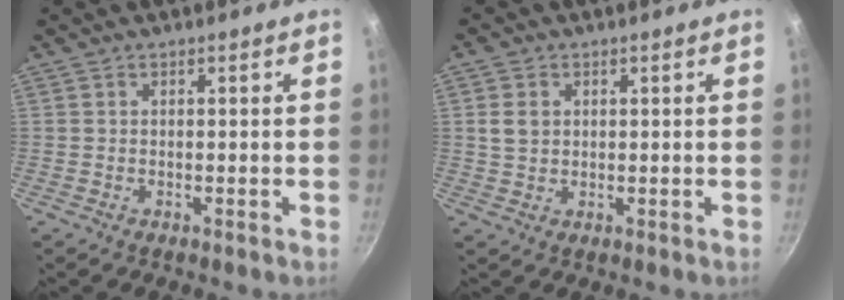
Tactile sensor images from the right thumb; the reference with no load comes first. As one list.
[{"total": 3.7, "force": [0.9, 2.8, 2.2], "torque": [-0.036, 0.001, 0.017]}]